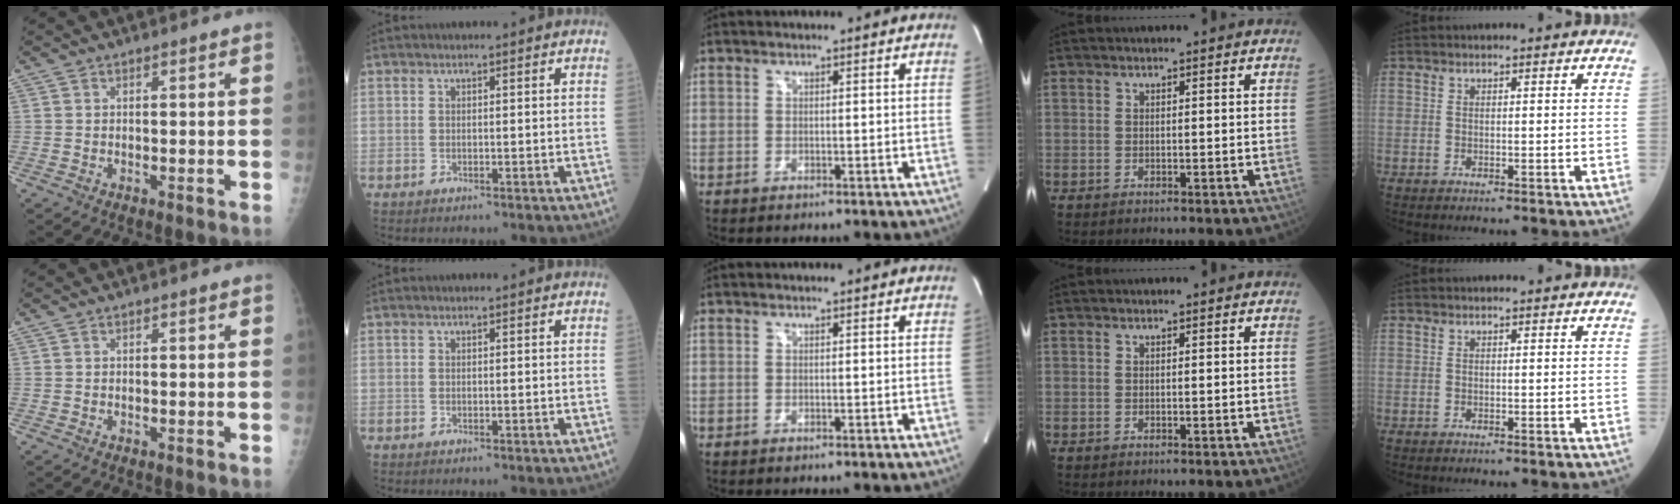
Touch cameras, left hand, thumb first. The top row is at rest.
{}